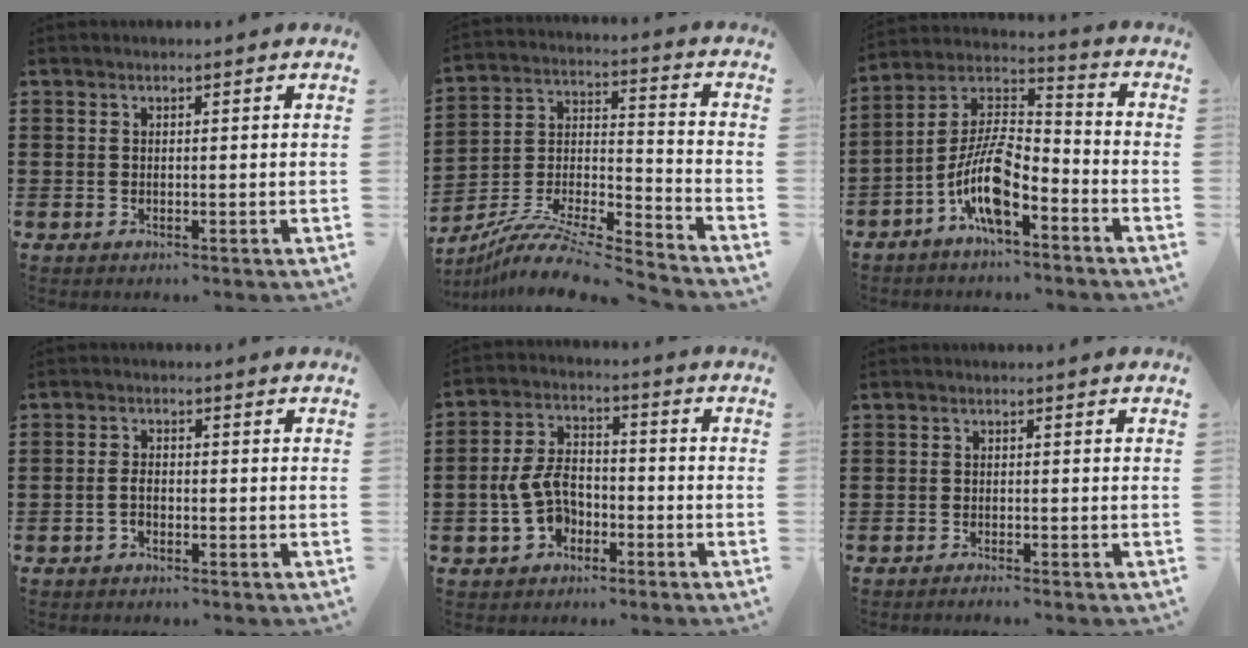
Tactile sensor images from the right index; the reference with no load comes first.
{"total": 9.9, "force": [-8.8, 1.6, 4.4], "torque": [-0.086, 0.008, -0.176]}
{"total": 10.9, "force": [-5.7, 3.6, 8.6], "torque": [-0.197, -0.010, -0.114]}
{"total": 2.0, "force": [-0.8, 1.0, 1.6], "torque": [-0.042, -0.003, -0.017]}
{"total": 7.0, "force": [-2.3, 4.6, 4.7], "torque": [-0.120, 0.000, -0.050]}
{"total": 0.9, "force": [-0.9, -0.2, 0.2], "torque": [-0.004, -0.001, -0.017]}